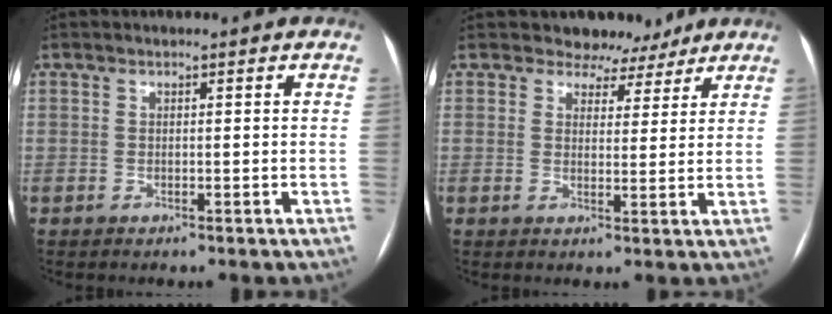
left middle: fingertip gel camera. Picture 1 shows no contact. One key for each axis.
{"total": 5.2, "fx": 4.4, "fy": 2.8, "fz": 0.0, "tx": 0.007, "ty": -0.001, "tz": 0.048}